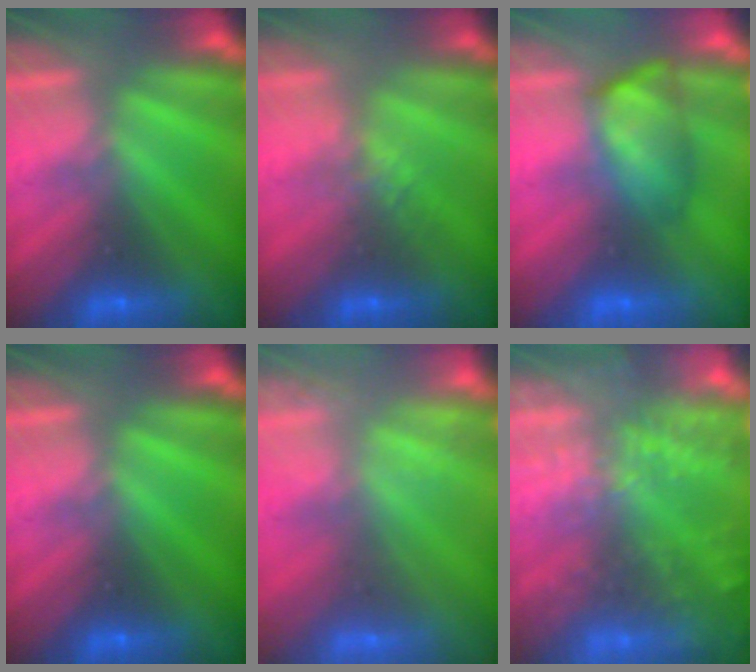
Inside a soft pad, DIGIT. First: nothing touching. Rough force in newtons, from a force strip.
{"total": 2.2}
{"total": 4.5}
{"total": 0.0}
{"total": 1.9}
{"total": 9.8}